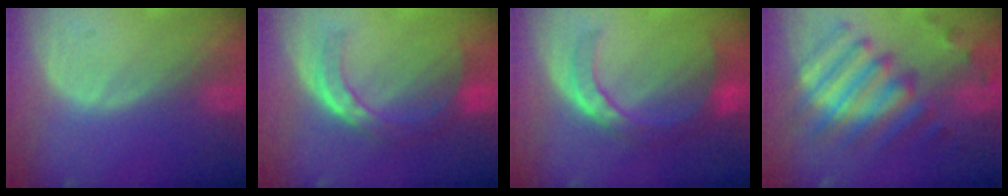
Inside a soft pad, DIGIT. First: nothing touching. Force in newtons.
{"total": 7.7, "press": 6.5, "slide": 4.2}
{"total": 7.3, "press": 7.1, "slide": 1.6}
{"total": 9.9, "press": 9.7, "slide": 2.2}